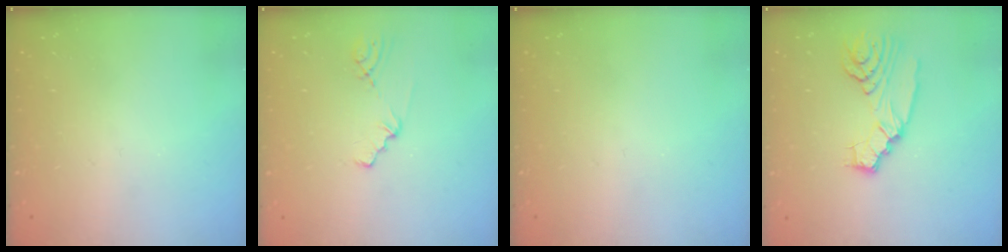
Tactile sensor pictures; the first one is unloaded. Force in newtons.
{"total": 1.6, "press": 1.6, "slide": 0.3}
{"total": 0.0}
{"total": 10.3, "press": 10.3, "slide": 1.0}